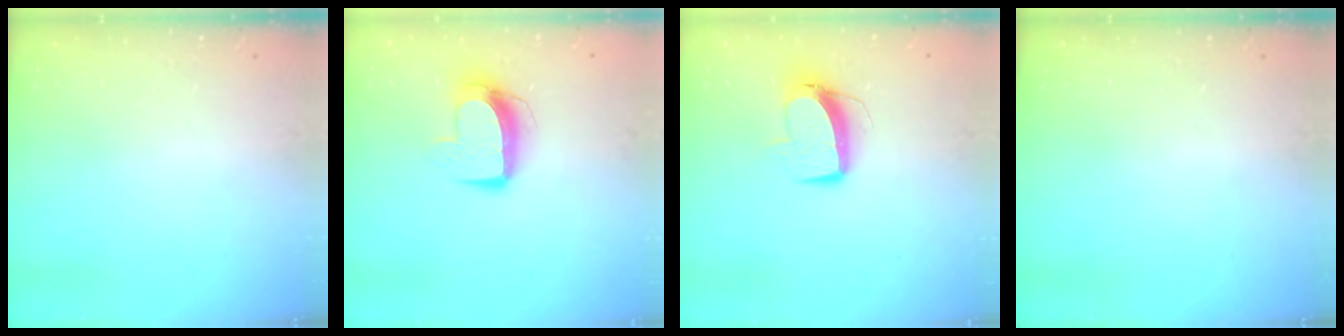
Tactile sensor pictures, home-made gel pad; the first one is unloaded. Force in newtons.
{"total": 10.2, "press": 10.2, "slide": 0.6}
{"total": 9.9, "press": 9.9, "slide": 0.8}
{"total": 0.0}